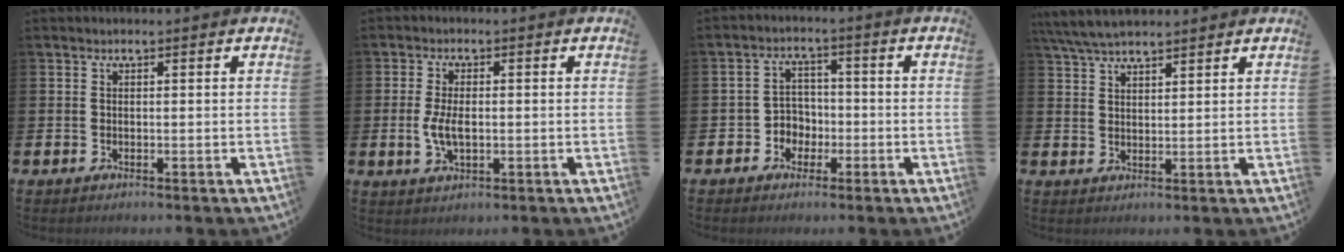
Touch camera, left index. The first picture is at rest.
{"total": 4.1, "force": [-0.2, 2.0, 3.5], "torque": [-0.067, 0.000, -0.008]}
{"total": 3.6, "force": [-1.3, 3.2, 0.7], "torque": [-0.029, 0.003, -0.032]}
{"total": 5.3, "force": [4.8, 1.1, 1.8], "torque": [-0.044, -0.013, 0.089]}